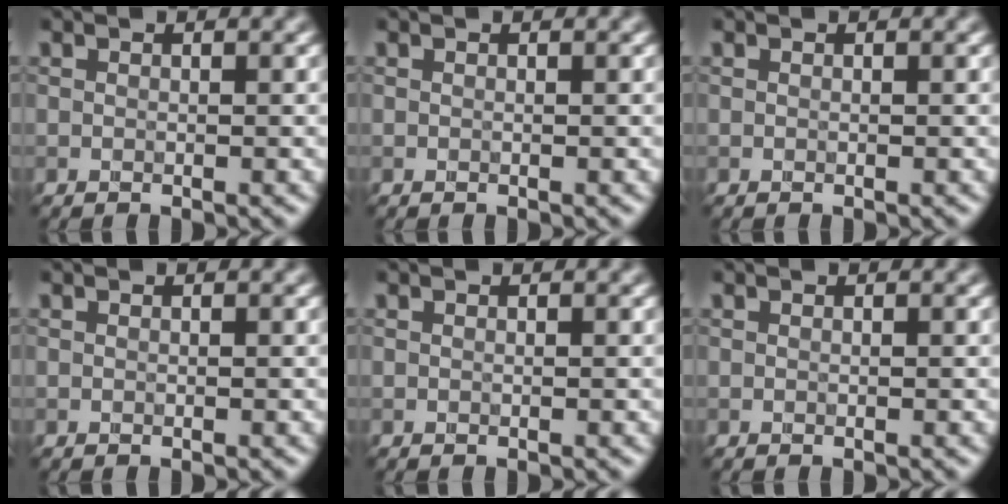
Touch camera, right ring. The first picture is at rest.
{"total": 0.0}
{"total": 0.0}
{"total": 0.0}
{"total": 0.0}
{"total": 0.0}